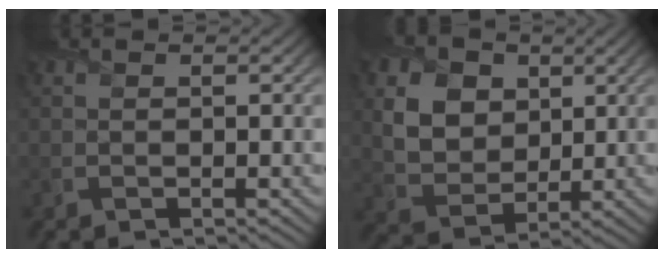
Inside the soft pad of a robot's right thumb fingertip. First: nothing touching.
{"total": 8.9, "force": [3.0, 6.9, 4.8], "torque": [-0.153, 0.003, 0.057]}